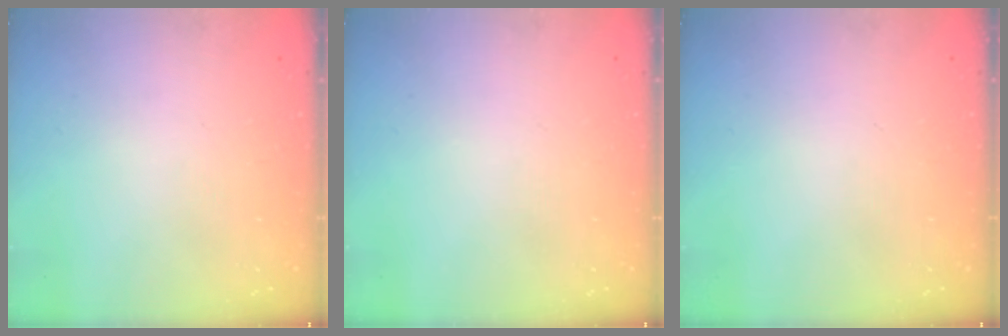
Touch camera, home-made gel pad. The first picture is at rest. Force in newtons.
{"total": 0.0}
{"total": 0.0}